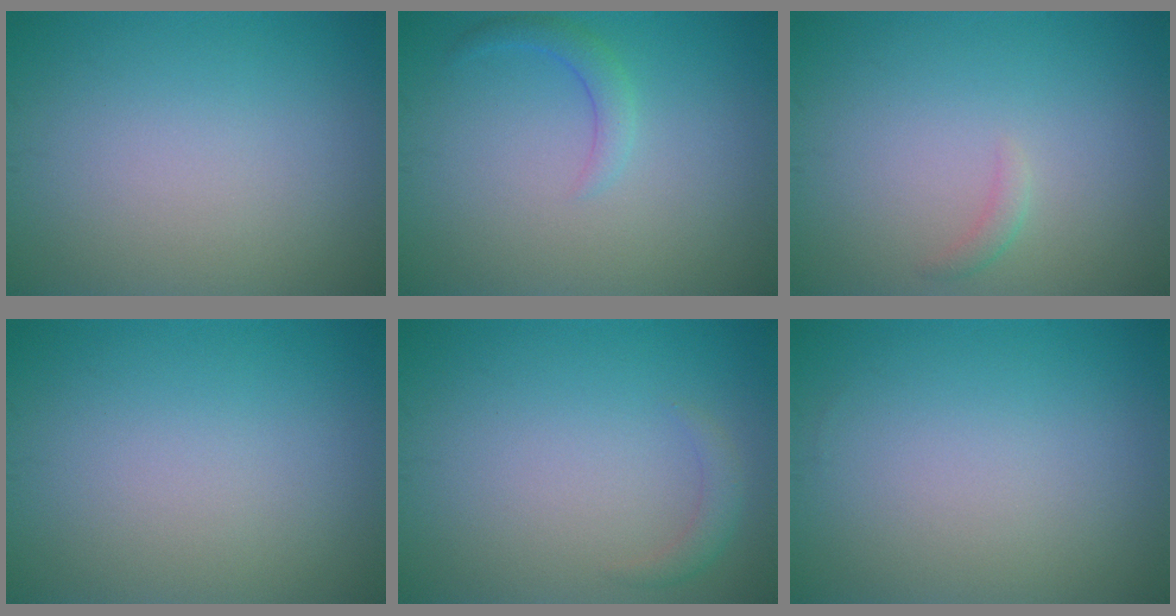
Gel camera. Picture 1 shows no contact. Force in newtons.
{"total": 1.6, "press": 1.6, "slide": 0.2}
{"total": 0.8, "press": 0.8, "slide": 0.1}
{"total": 0.0}
{"total": 1.3, "press": 1.2, "slide": 0.1}
{"total": 0.0}